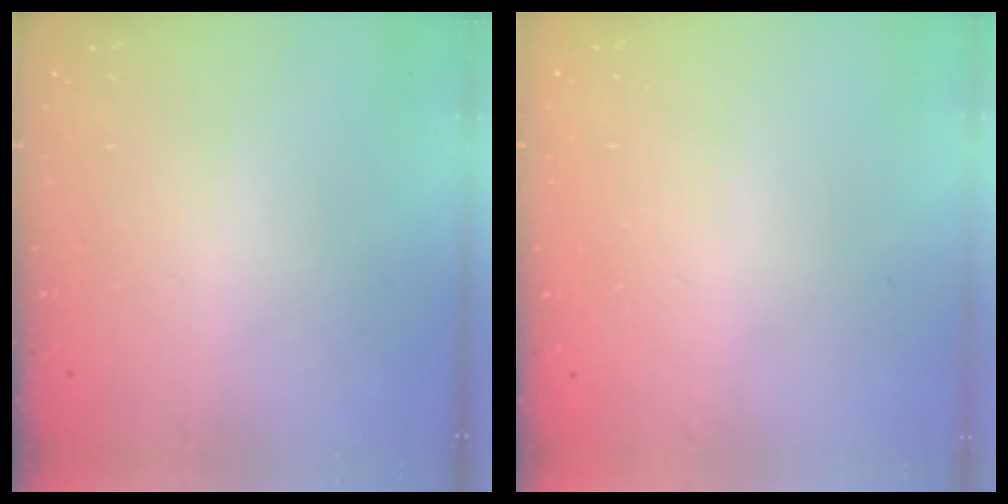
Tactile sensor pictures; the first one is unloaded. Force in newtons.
{"total": 0.0}